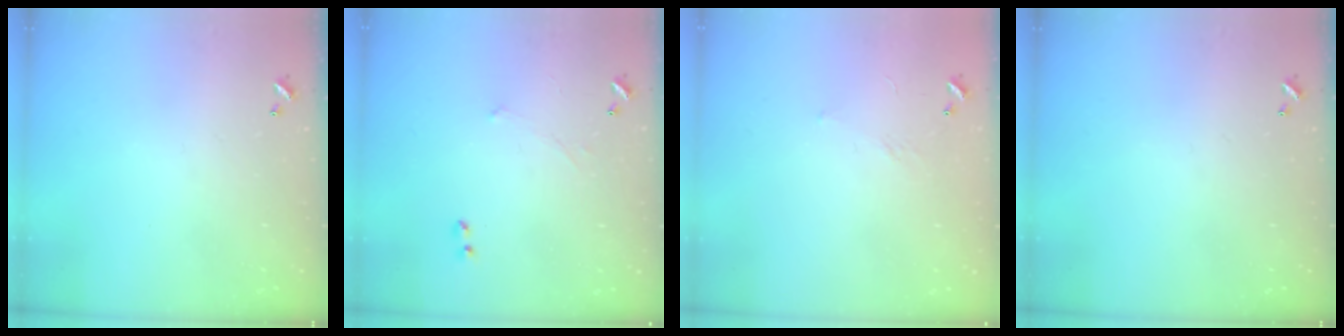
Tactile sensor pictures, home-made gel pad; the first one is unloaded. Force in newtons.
{"total": 1.7, "press": 1.7, "slide": 0.4}
{"total": 6.2, "press": 6.2, "slide": 0.8}
{"total": 0.0}